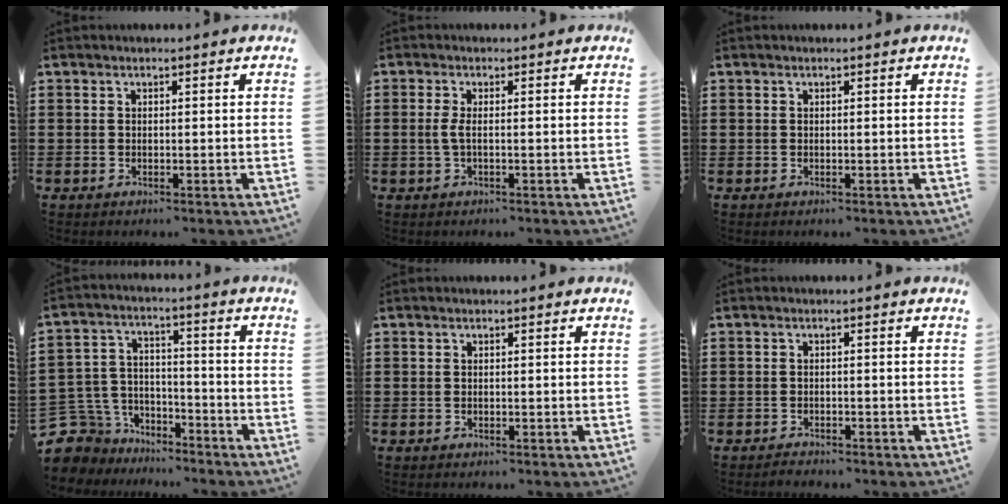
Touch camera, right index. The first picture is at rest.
{"total": 2.1, "force": [-0.2, 0.3, 2.1], "torque": [-0.055, -0.008, -0.010]}
{"total": 0.0}
{"total": 6.9, "force": [-5.5, 4.2, 0.4], "torque": [-0.055, 0.002, -0.115]}
{"total": 0.0}
{"total": 1.2, "force": [-1.2, 0.1, 0.0], "torque": [-0.004, 0.001, -0.025]}